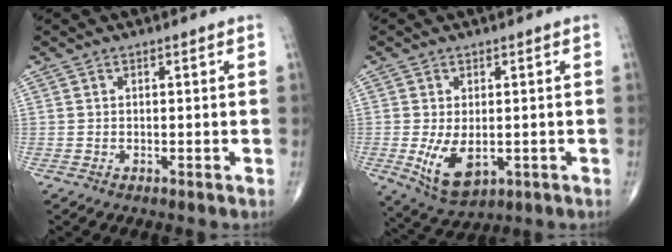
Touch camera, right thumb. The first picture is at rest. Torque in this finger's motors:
{"motor_torque": [-0.12, 0.10, 0.55, 0.56, 0.01]}